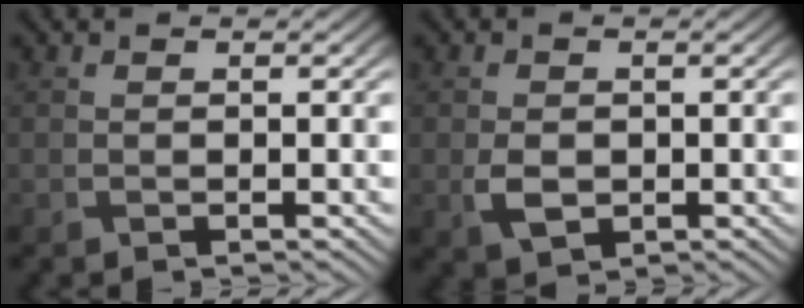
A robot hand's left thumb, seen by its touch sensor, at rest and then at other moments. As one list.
[{"total": 2.9, "force": [-0.6, 2.1, 1.9], "torque": [-0.043, -0.007, -0.010]}]